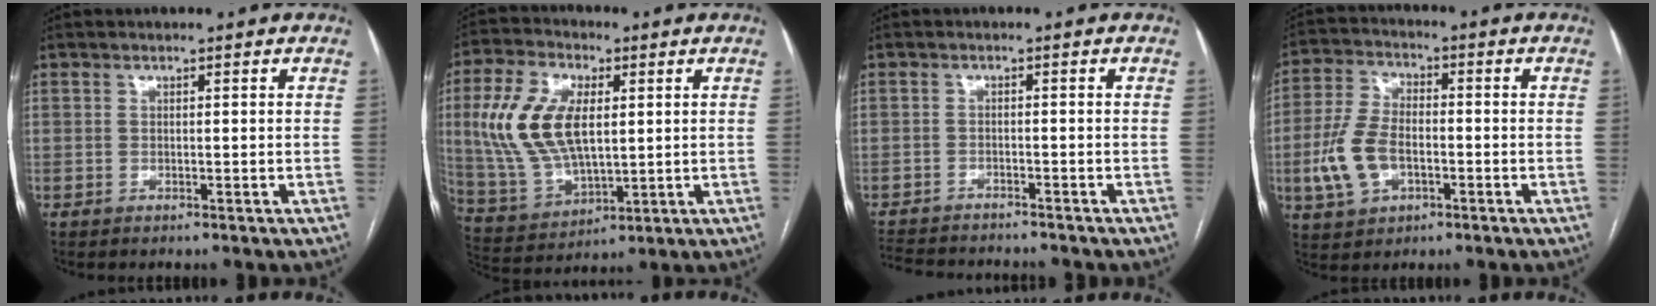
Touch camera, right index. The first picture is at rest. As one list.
[{"total": 14.6, "force": [2.6, 7.4, 12.3], "torque": [-0.274, 0.016, 0.060]}, {"total": 10.7, "force": [-9.8, 2.1, 3.5], "torque": [-0.067, -0.004, -0.142]}, {"total": 9.7, "force": [-2.5, 5.8, 7.4], "torque": [-0.177, 0.011, -0.044]}]